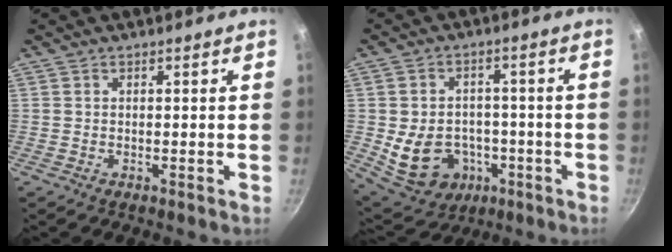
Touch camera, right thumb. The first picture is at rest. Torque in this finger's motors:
{"motor_torque": [-0.38, 0.77, 0.47, 0.58, 0.09]}